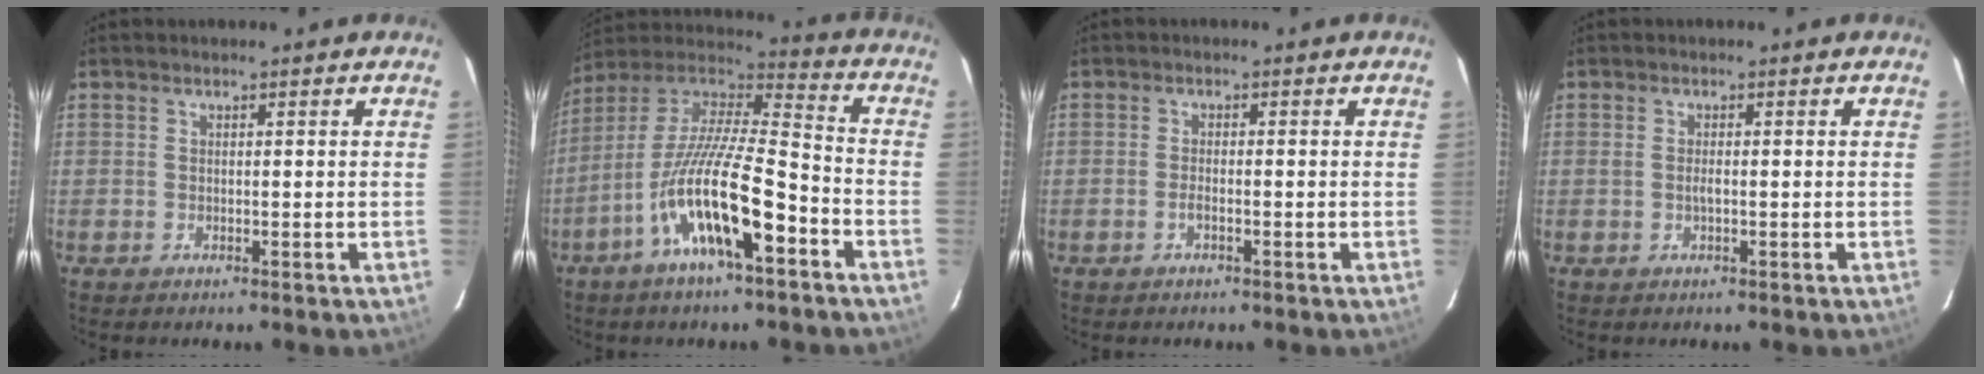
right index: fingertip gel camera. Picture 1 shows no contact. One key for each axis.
{"total": 18.4, "fx": -9.0, "fy": 4.0, "fz": 15.6, "tx": -0.283, "ty": -0.028, "tz": -0.171}
{"total": 1.3, "fx": -0.8, "fy": 0.2, "fz": 1.0, "tx": -0.022, "ty": 0.001, "tz": -0.016}
{"total": 1.1, "fx": -0.2, "fy": 0.2, "fz": 1.1, "tx": -0.022, "ty": 0.000, "tz": -0.004}